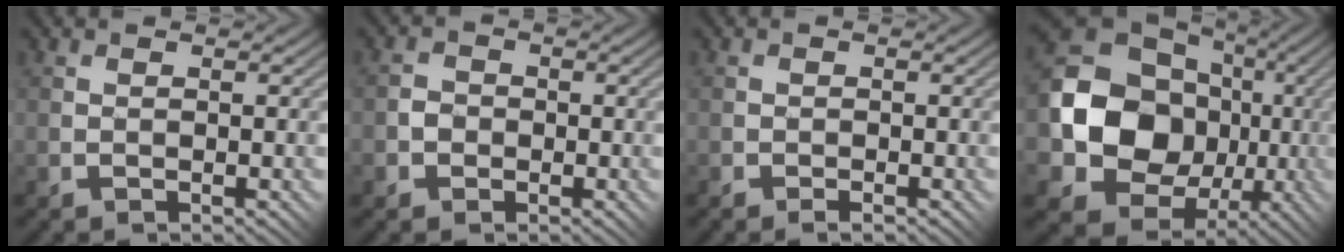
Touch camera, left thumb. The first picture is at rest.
{"total": 2.5, "force": [-0.7, 2.4, 0.2], "torque": [0.007, 0.006, -0.030]}
{"total": 0.7, "force": [-0.4, 0.5, 0.1], "torque": [0.005, -0.001, -0.008]}
{"total": 14.8, "force": [-0.9, 12.6, 7.7], "torque": [-0.158, -0.022, -0.023]}